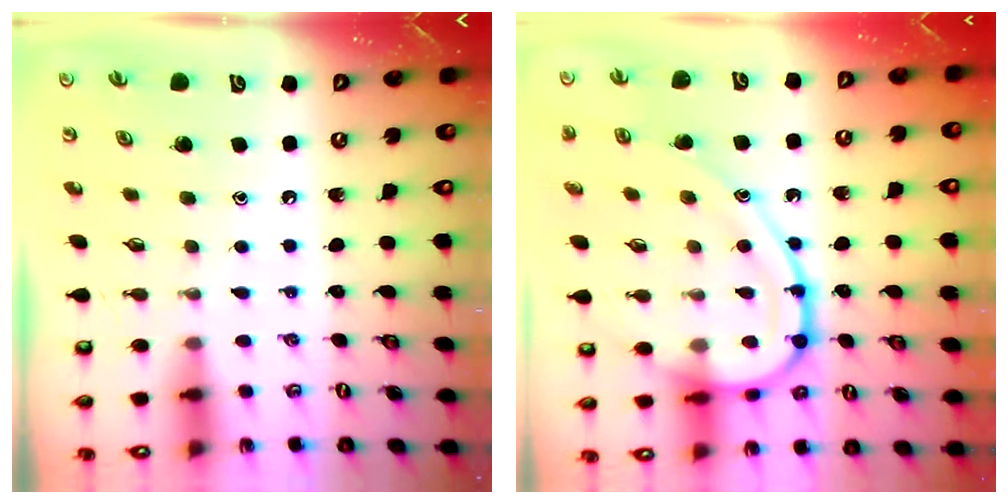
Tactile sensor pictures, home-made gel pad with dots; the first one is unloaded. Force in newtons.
{"total": 17.9, "press": 17.9, "slide": 1.0}